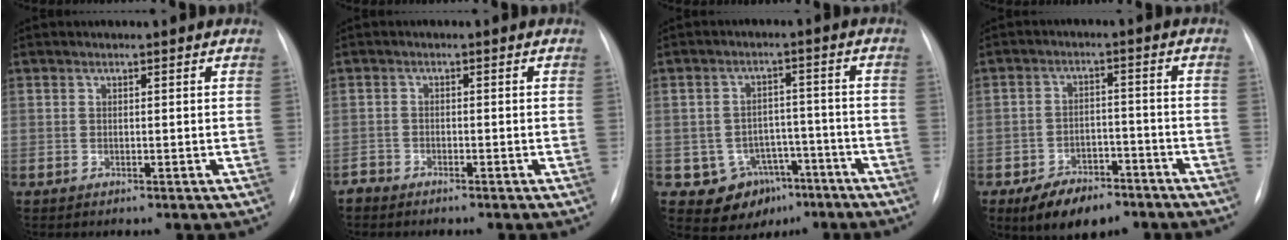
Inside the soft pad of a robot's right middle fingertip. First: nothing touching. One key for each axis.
{"total": 1.6, "fx": -1.6, "fy": 0.3, "fz": -0.2, "tx": 0.004, "ty": -0.002, "tz": -0.031}
{"total": 7.8, "fx": -3.9, "fy": 6.5, "fz": 1.9, "tx": -0.019, "ty": 0.023, "tz": -0.046}
{"total": 9.0, "fx": -6.3, "fy": 4.3, "fz": 4.7, "tx": -0.077, "ty": 0.001, "tz": -0.099}